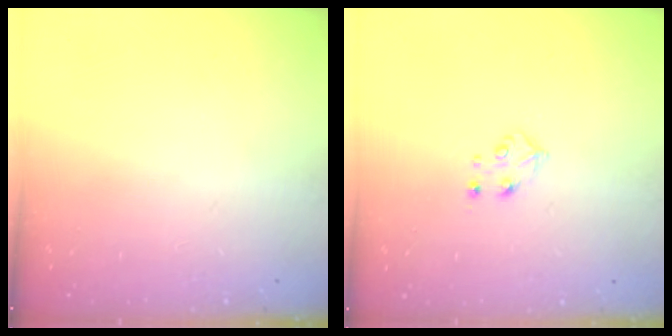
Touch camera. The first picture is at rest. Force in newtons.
{"total": 4.2, "press": 4.1, "slide": 0.6}